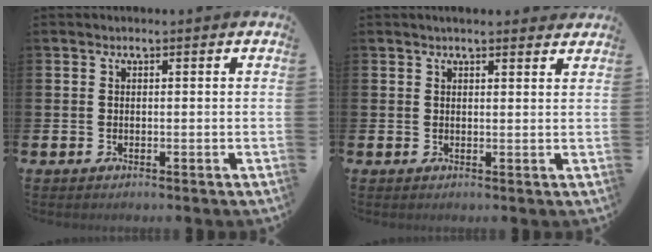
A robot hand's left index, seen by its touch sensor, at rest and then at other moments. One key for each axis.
{"total": 1.9, "fx": 1.9, "fy": 0.3, "fz": 0.4, "tx": -0.008, "ty": -0.005, "tz": 0.034}